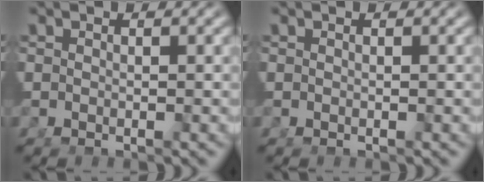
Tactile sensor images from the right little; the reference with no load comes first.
{"total": 0.0}